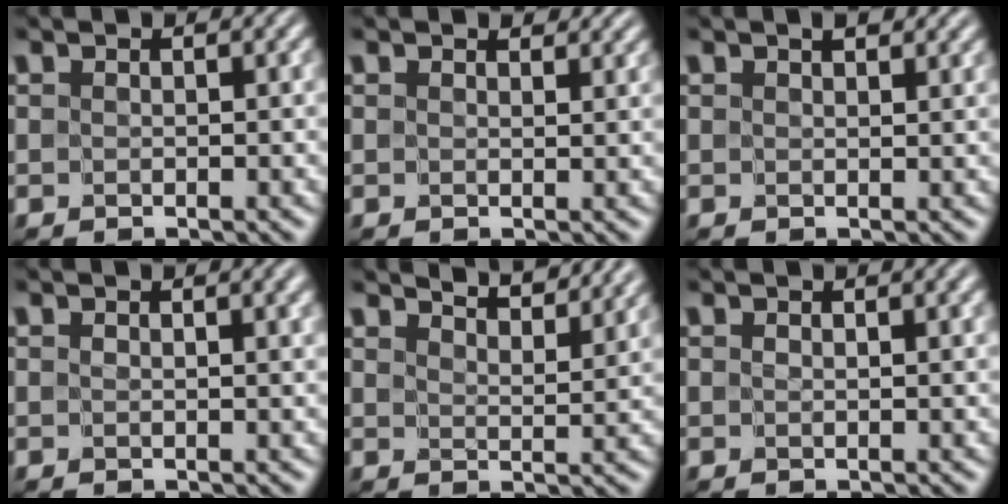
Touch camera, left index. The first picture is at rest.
{"total": 2.3, "force": [1.9, 0.9, 1.0], "torque": [-0.013, 0.003, 0.021]}
{"total": 1.6, "force": [1.0, 0.6, 1.1], "torque": [-0.010, 0.003, 0.016]}
{"total": 1.7, "force": [0.9, 0.4, 1.3], "torque": [-0.007, 0.001, 0.014]}
{"total": 6.4, "force": [5.7, 1.2, 2.6], "torque": [-0.015, 0.011, 0.053]}
{"total": 1.2, "force": [0.8, 0.1, 0.9], "torque": [-0.002, 0.002, 0.010]}